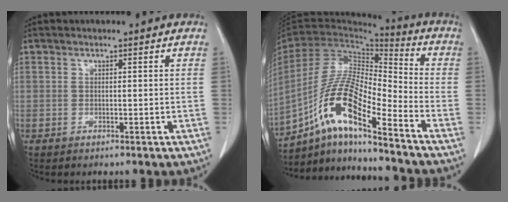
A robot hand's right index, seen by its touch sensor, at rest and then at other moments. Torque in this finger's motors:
{"motor_torque": [-0.06, 0.11, 0.09, -0.01]}